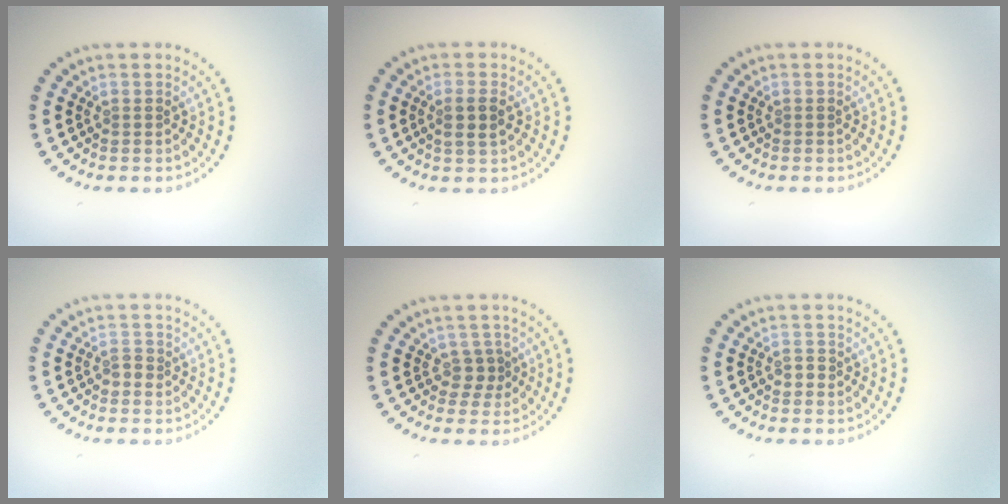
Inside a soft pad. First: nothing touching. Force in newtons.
{"total": 1.9, "press": 1.8, "slide": 0.7}
{"total": 0.0}
{"total": 1.1, "press": 1.0, "slide": 0.4}
{"total": 1.4, "press": 1.1, "slide": 0.8}
{"total": 1.0, "press": 1.0, "slide": 0.3}